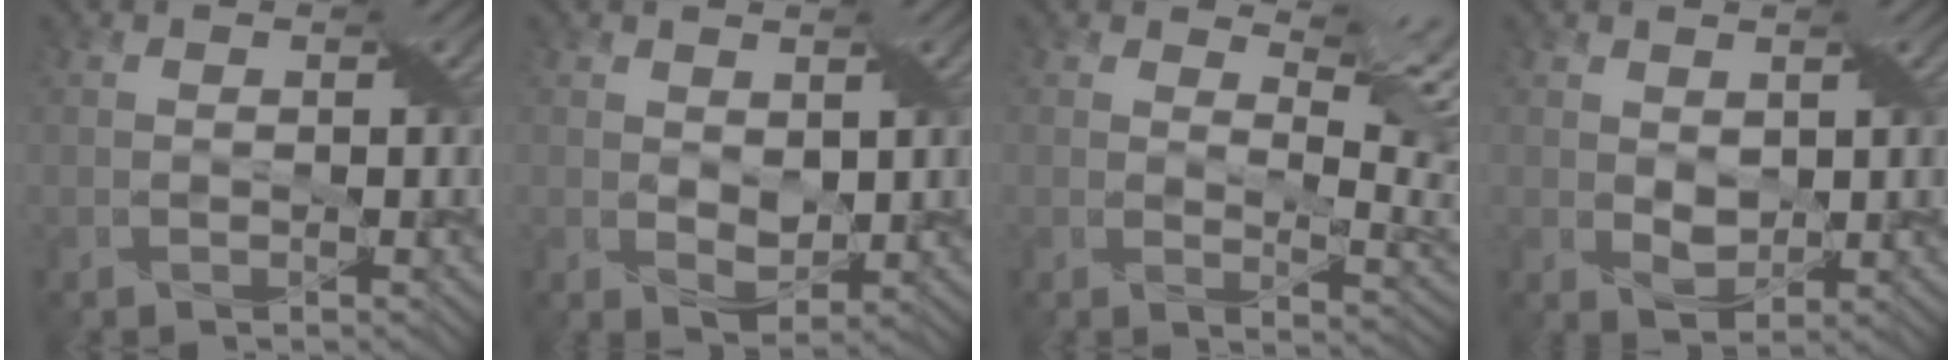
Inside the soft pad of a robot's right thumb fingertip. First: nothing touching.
{"total": 2.8, "force": [1.0, 1.8, 1.9], "torque": [-0.046, -0.005, 0.020]}
{"total": 7.9, "force": [4.4, 3.2, 5.7], "torque": [-0.090, 0.001, 0.067]}
{"total": 2.3, "force": [0.9, 1.6, 1.4], "torque": [-0.037, -0.004, 0.020]}